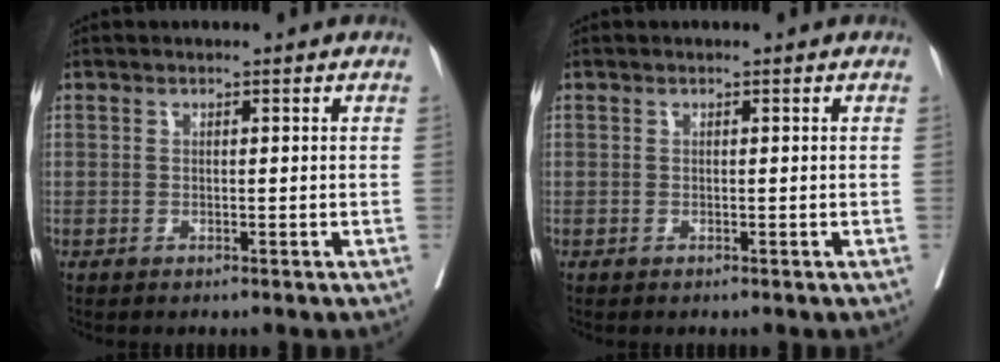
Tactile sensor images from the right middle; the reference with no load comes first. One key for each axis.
{"total": 0.0}